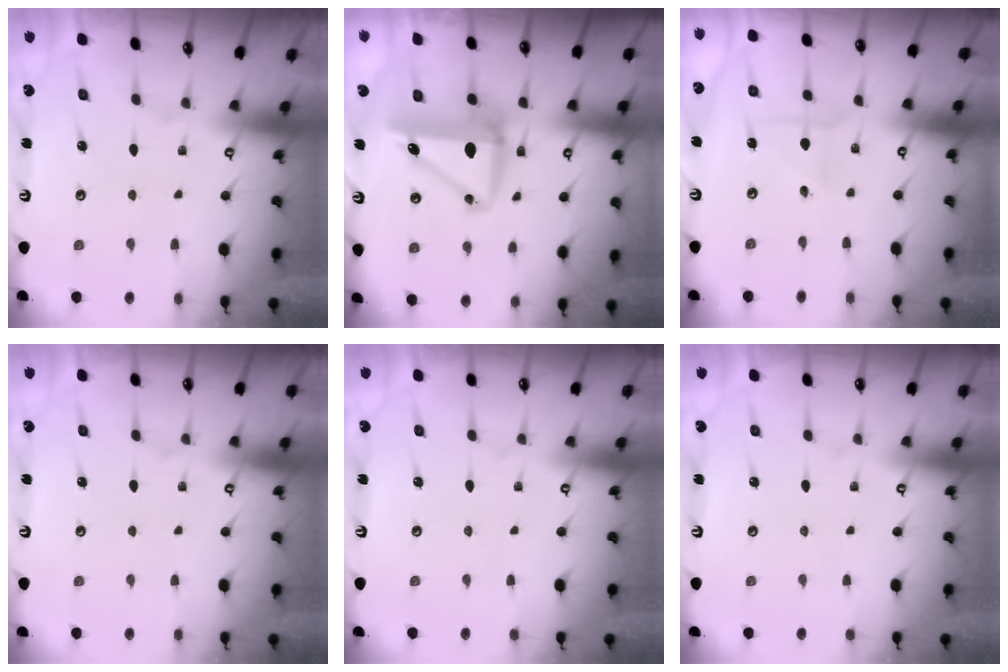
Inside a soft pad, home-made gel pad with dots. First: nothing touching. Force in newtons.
{"total": 10.0, "press": 9.7, "slide": 2.2}
{"total": 2.9, "press": 2.9, "slide": 0.2}
{"total": 0.0}
{"total": 0.0}
{"total": 0.0}